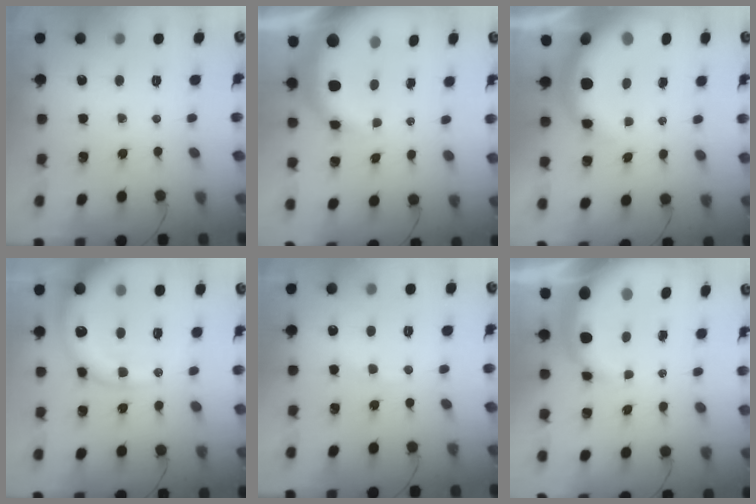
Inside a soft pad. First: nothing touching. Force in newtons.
{"total": 10.4, "press": 10.2, "slide": 1.7}
{"total": 11.0, "press": 10.7, "slide": 2.6}
{"total": 18.5, "press": 18.1, "slide": 3.8}
{"total": 7.1, "press": 7.0, "slide": 1.3}
{"total": 10.1, "press": 9.9, "slide": 2.0}